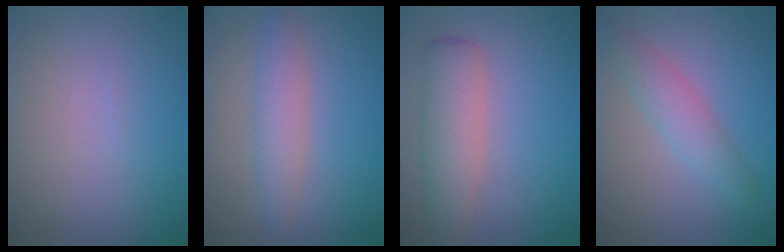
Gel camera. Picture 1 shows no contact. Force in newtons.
{"total": 3.0, "press": 3.0, "slide": 0.0}
{"total": 4.4, "press": 4.4, "slide": 0.4}
{"total": 2.9, "press": 2.9, "slide": 0.1}